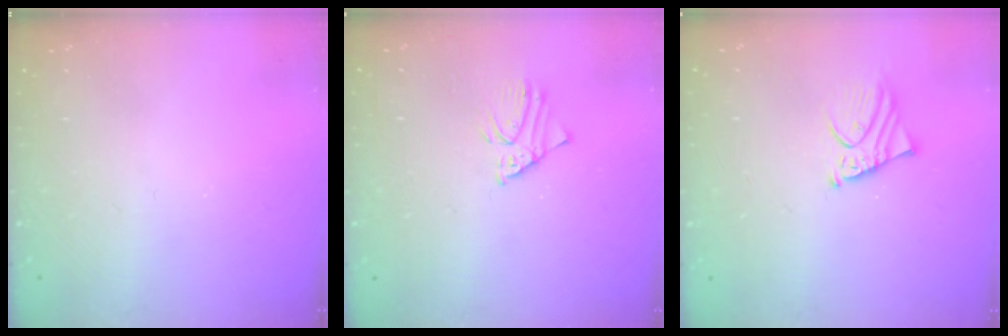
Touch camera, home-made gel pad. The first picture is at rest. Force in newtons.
{"total": 1.5, "press": 1.5, "slide": 0.1}
{"total": 2.9, "press": 2.8, "slide": 0.3}